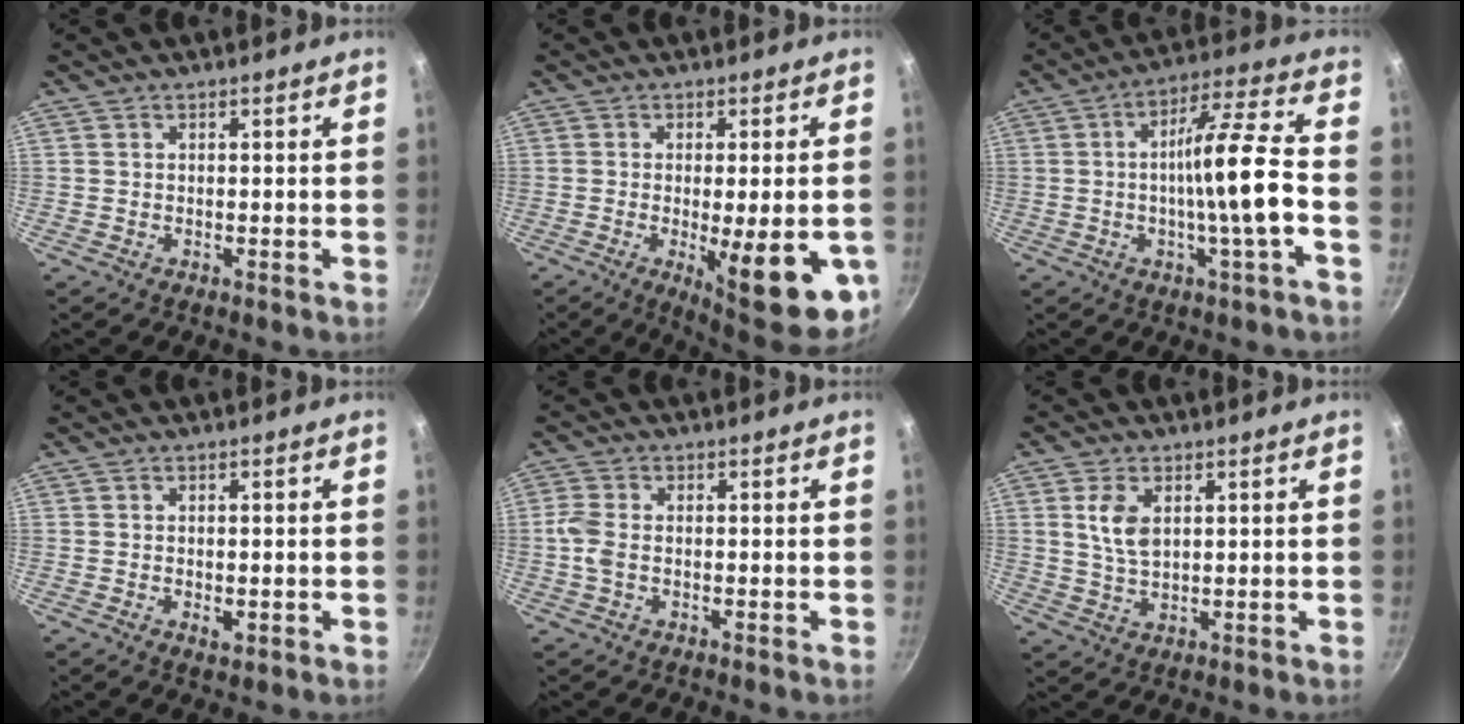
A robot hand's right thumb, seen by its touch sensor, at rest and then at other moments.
{"total": 16.7, "force": [-4.4, 4.5, 15.5], "torque": [-0.180, -0.009, -0.047]}
{"total": 12.8, "force": [-2.2, 0.6, 12.6], "torque": [-0.202, 0.030, -0.039]}
{"total": 2.4, "force": [-0.7, 1.2, 1.9], "torque": [-0.032, -0.003, -0.008]}
{"total": 3.8, "force": [-0.6, 2.3, 2.9], "torque": [-0.072, 0.006, -0.020]}
{"total": 6.0, "force": [1.7, 3.6, 4.5], "torque": [-0.084, -0.007, 0.035]}